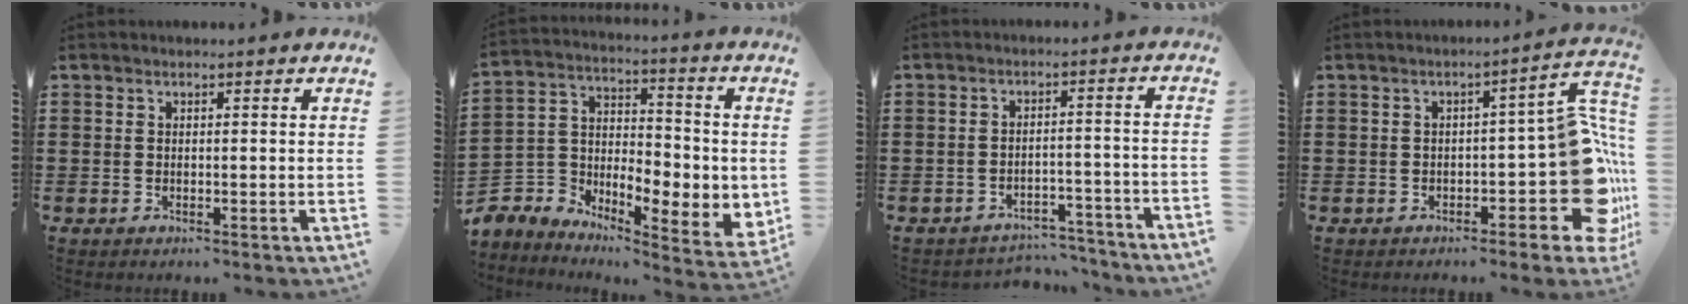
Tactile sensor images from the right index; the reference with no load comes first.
{"total": 5.2, "force": [-2.1, 3.9, 2.7], "torque": [-0.083, -0.029, -0.041]}
{"total": 4.0, "force": [-3.8, 0.2, 1.0], "torque": [-0.021, -0.002, -0.077]}
{"total": 13.8, "force": [-1.3, 6.1, 12.3], "torque": [-0.148, -0.005, -0.016]}